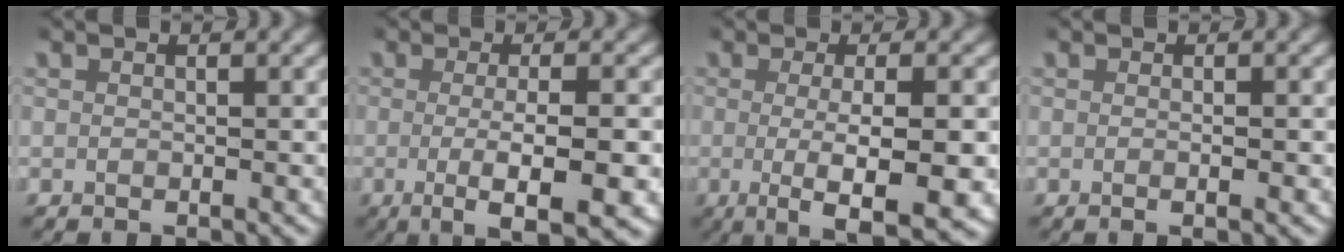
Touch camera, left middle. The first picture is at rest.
{"total": 6.4, "force": [-3.1, 0.8, 5.6], "torque": [-0.091, -0.021, -0.036]}
{"total": 7.4, "force": [-3.5, 1.5, 6.3], "torque": [-0.108, -0.027, -0.038]}
{"total": 0.8, "force": [-0.2, -0.3, 0.7], "torque": [-0.014, -0.001, -0.004]}